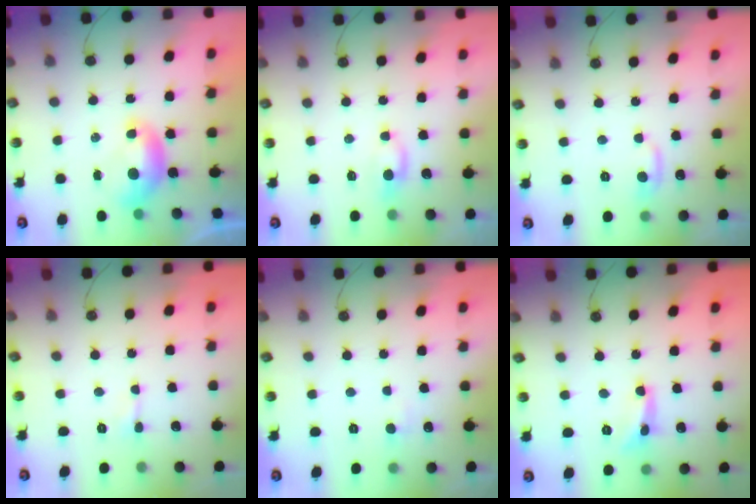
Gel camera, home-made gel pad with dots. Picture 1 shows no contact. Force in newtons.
{"total": 0.8, "press": 0.6, "slide": 0.5}
{"total": 0.8, "press": 0.2, "slide": 0.8}
{"total": 0.8, "press": 0.8, "slide": 0.3}
{"total": 1.7, "press": 1.5, "slide": 0.7}
{"total": 1.3, "press": 1.3, "slide": 0.1}